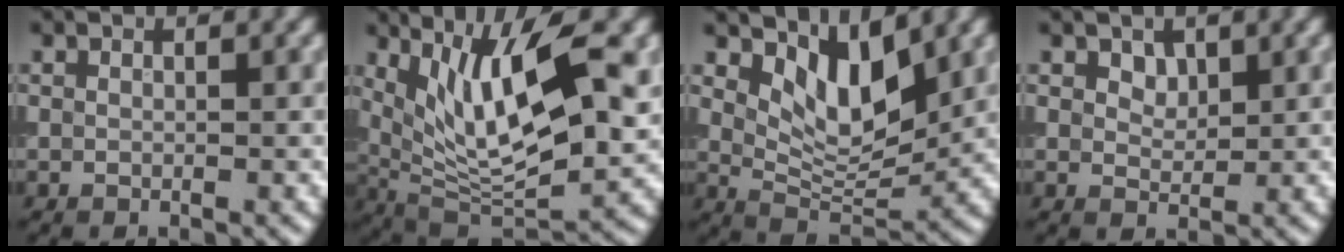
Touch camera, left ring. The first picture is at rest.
{"total": 11.1, "force": [3.6, 3.6, 9.9], "torque": [-0.168, -0.008, 0.070]}
{"total": 5.2, "force": [2.8, 2.3, 3.7], "torque": [-0.069, -0.015, 0.047]}
{"total": 1.3, "force": [0.8, 0.8, 0.5], "torque": [-0.010, -0.004, 0.014]}